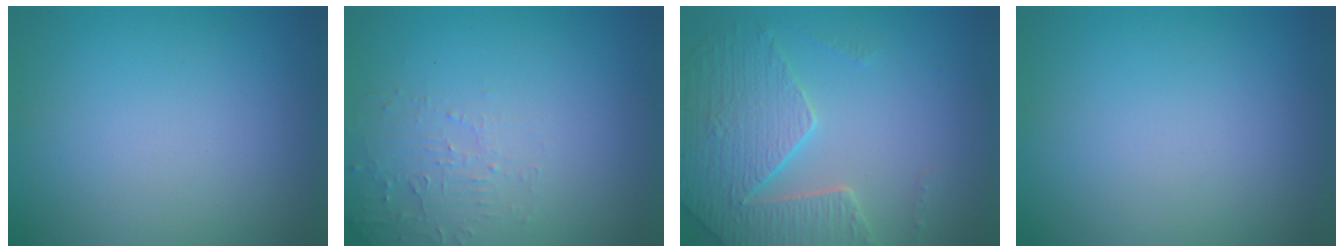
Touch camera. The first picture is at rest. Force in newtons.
{"total": 2.4, "press": 2.3, "slide": 0.6}
{"total": 5.1, "press": 4.6, "slide": 2.1}
{"total": 0.0}